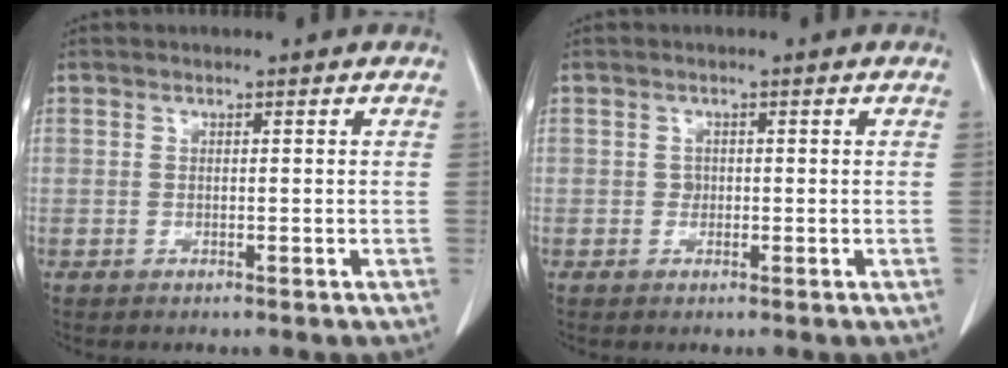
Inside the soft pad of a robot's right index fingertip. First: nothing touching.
{"total": 0.9, "force": [0.0, 0.8, 0.3], "torque": [-0.001, 0.003, 0.000]}